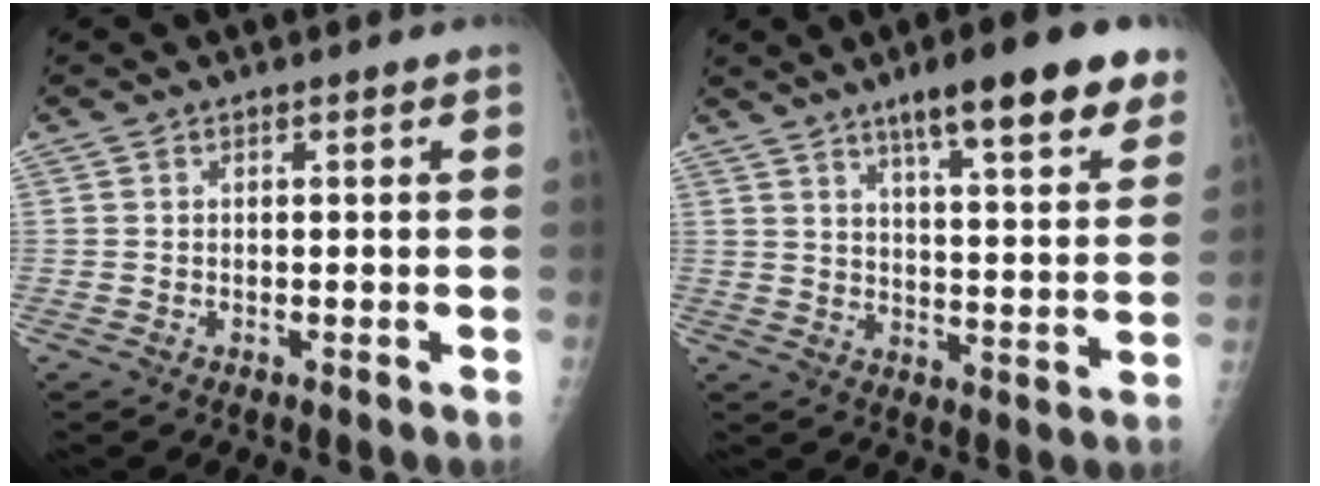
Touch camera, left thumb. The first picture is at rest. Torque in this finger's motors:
{"motor_torque": [2.14, 0.76, 1.22, -0.90, 0.20]}